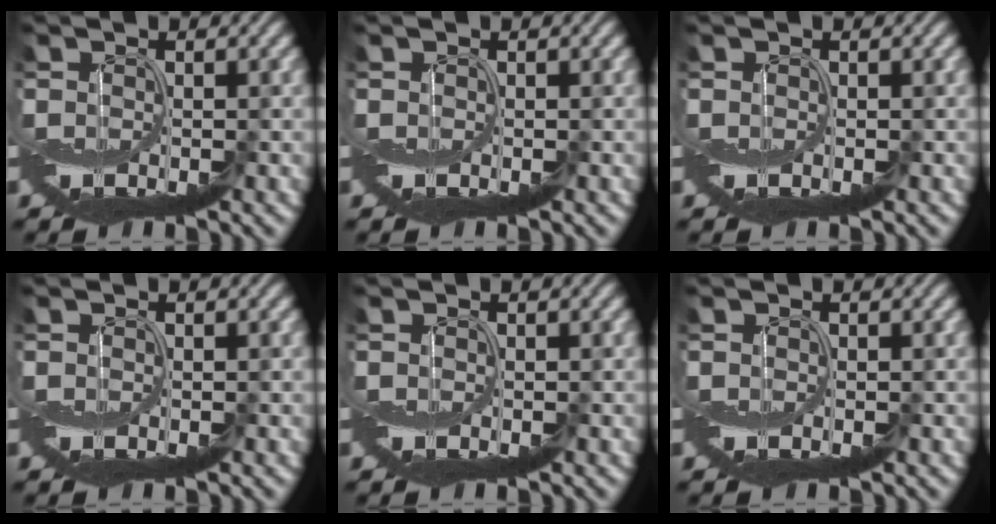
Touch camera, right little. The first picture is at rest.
{"total": 0.0}
{"total": 0.0}
{"total": 0.0}
{"total": 0.0}
{"total": 0.0}